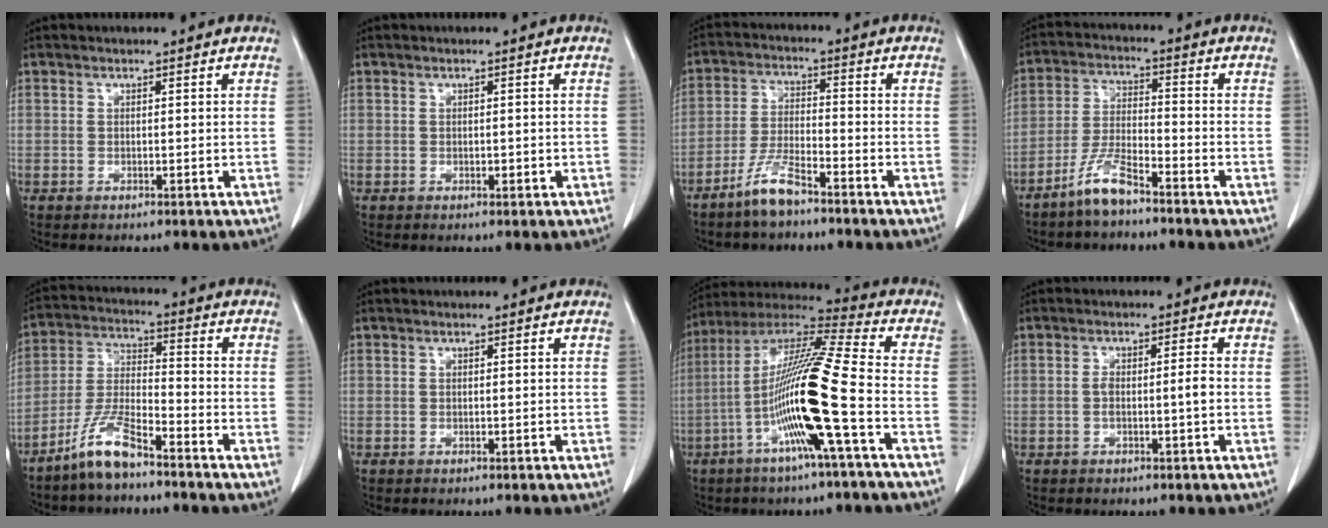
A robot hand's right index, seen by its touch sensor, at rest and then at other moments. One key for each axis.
{"total": 1.0, "fx": -0.2, "fy": 0.6, "fz": 0.8, "tx": -0.012, "ty": 0.000, "tz": -0.001}
{"total": 6.2, "fx": -4.9, "fy": 0.9, "fz": 3.8, "tx": -0.085, "ty": -0.008, "tz": -0.099}
{"total": 6.5, "fx": -5.2, "fy": 0.9, "fz": 3.9, "tx": -0.089, "ty": -0.008, "tz": -0.106}
{"total": 8.3, "fx": -6.4, "fy": 1.2, "fz": 5.3, "tx": -0.121, "ty": -0.013, "tz": -0.131}
{"total": 0.0}
{"total": 17.3, "fx": -5.1, "fy": -0.9, "fz": 16.6, "tx": -0.319, "ty": -0.001, "tz": -0.107}
{"total": 2.7, "fx": -0.6, "fy": 0.1, "fz": 2.6, "tx": -0.049, "ty": 0.004, "tz": -0.009}